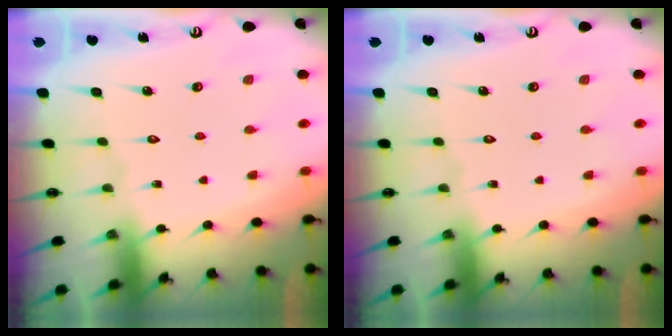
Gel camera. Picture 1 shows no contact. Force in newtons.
{"total": 0.0}